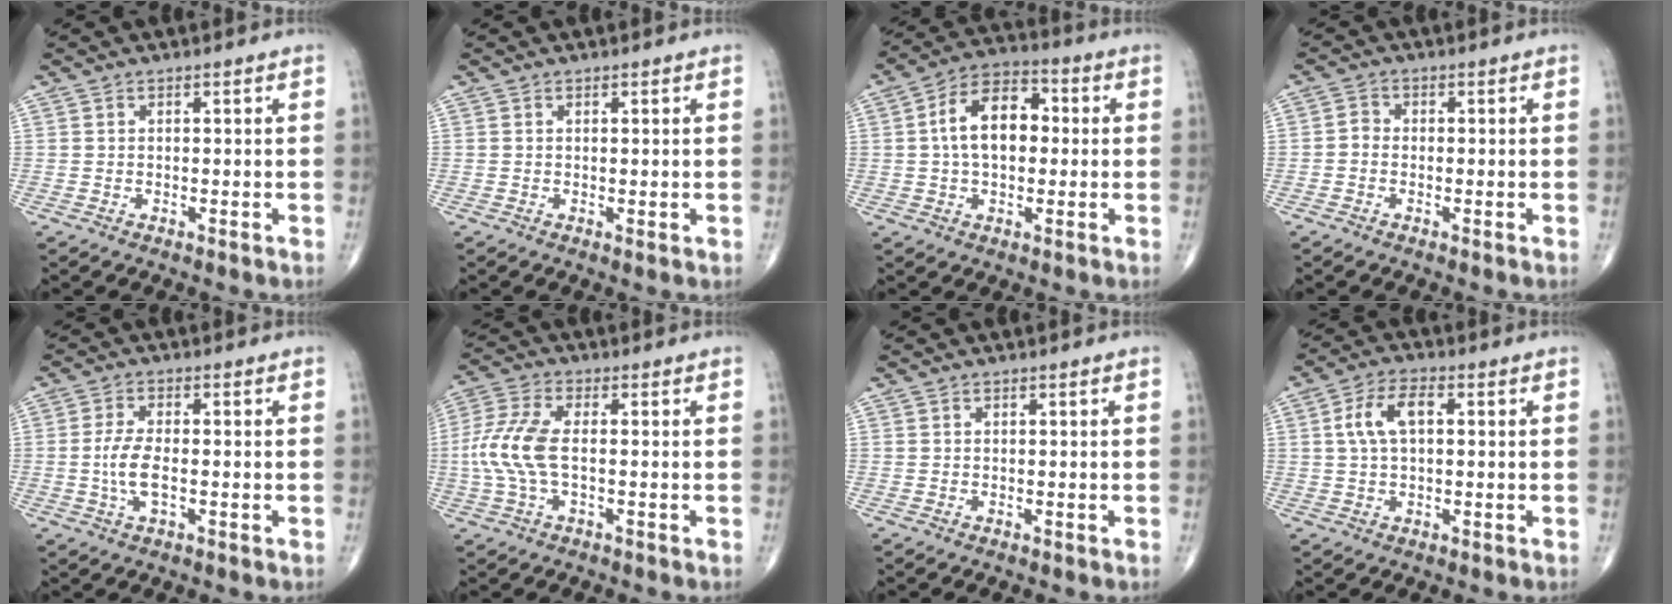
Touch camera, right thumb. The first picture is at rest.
{"total": 0.7, "force": [0.1, 0.1, 0.7], "torque": [-0.017, -0.004, 0.003]}
{"total": 11.7, "force": [1.0, 7.3, 9.2], "torque": [-0.141, 0.029, 0.007]}
{"total": 1.9, "force": [-0.6, 1.5, 1.0], "torque": [-0.009, 0.005, -0.018]}
{"total": 5.5, "force": [-0.8, 2.3, 5.0], "torque": [-0.108, 0.001, -0.018]}
{"total": 9.3, "force": [-0.7, 4.1, 8.4], "torque": [-0.214, 0.015, -0.018]}
{"total": 0.0}
{"total": 6.9, "force": [1.2, 3.6, 5.8], "torque": [-0.117, 0.015, 0.020]}